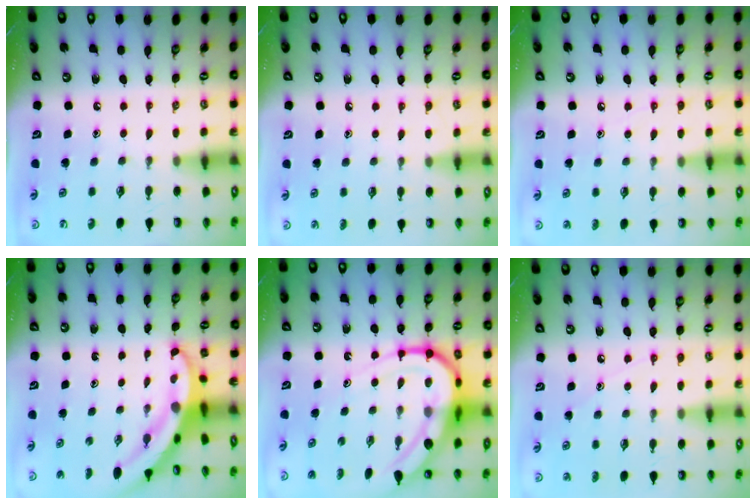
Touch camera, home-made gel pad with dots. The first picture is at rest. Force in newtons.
{"total": 5.4, "press": 5.4, "slide": 0.7}
{"total": 5.2, "press": 5.2, "slide": 0.6}
{"total": 4.3, "press": 4.2, "slide": 0.6}
{"total": 15.0, "press": 15.0, "slide": 1.5}
{"total": 7.2, "press": 7.2, "slide": 0.7}